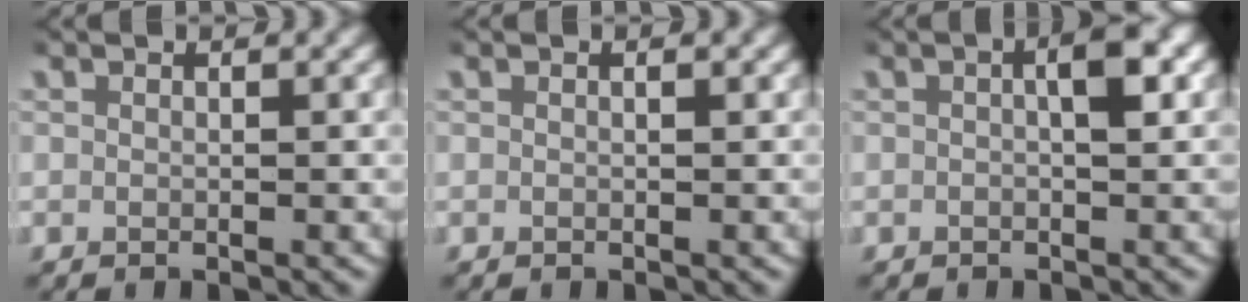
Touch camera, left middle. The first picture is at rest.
{"total": 0.0}
{"total": 2.8, "force": [0.3, 0.9, 2.7], "torque": [-0.039, 0.009, 0.003]}